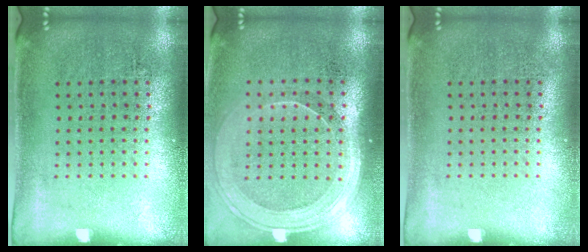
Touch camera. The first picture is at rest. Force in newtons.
{"total": 1.8, "press": 1.7, "slide": 0.8}
{"total": 0.0}